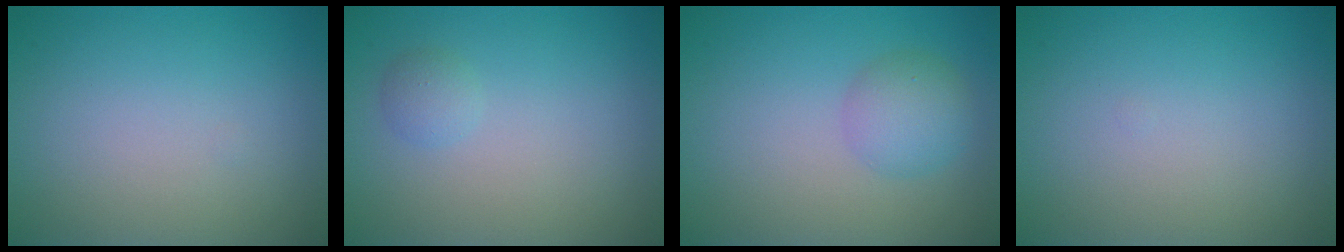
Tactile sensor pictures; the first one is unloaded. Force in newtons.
{"total": 1.1, "press": 1.1, "slide": 0.1}
{"total": 2.8, "press": 2.8, "slide": 0.0}
{"total": 0.0}